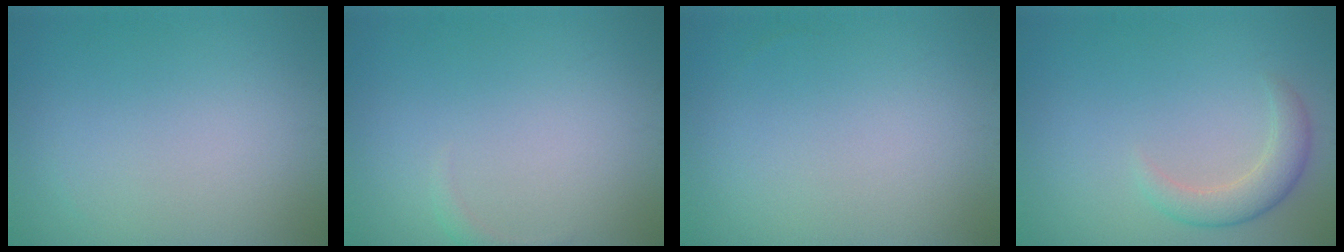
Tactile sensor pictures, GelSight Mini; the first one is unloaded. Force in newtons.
{"total": 0.8, "press": 0.8, "slide": 0.1}
{"total": 0.0}
{"total": 2.7, "press": 2.7, "slide": 0.4}